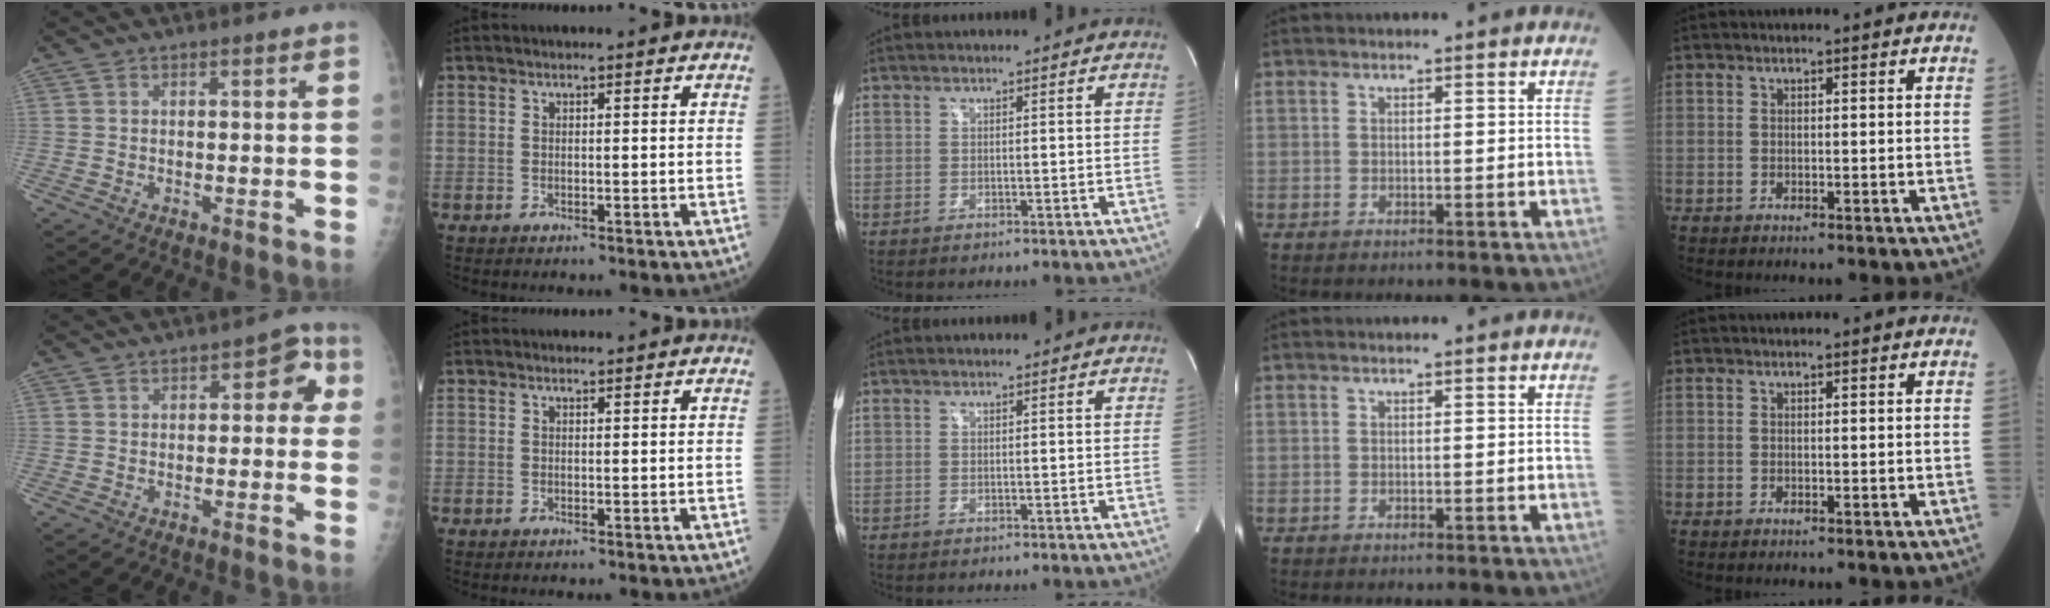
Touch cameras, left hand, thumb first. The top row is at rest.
{"thumb": {"total": 4.9, "force": [0.4, 3.2, 3.7], "torque": [-0.007, 0.019, -0.008]}}